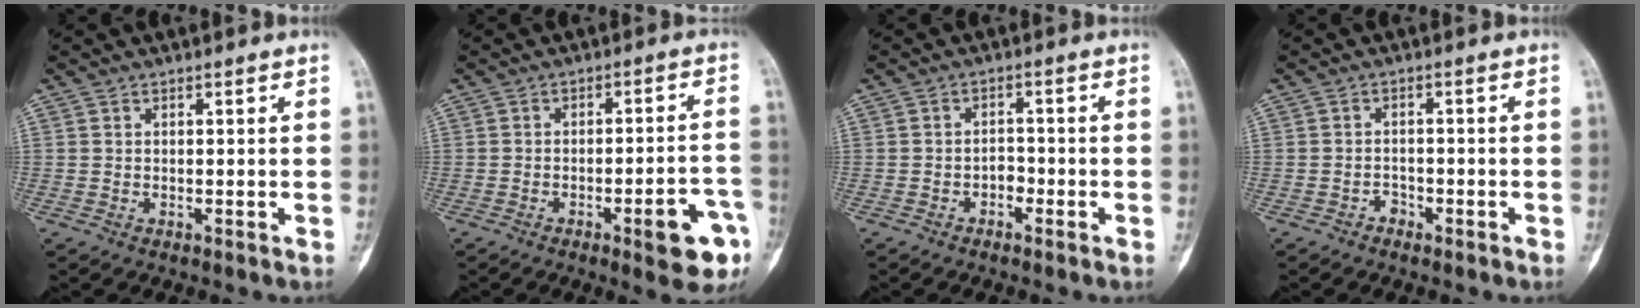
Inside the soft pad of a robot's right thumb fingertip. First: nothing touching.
{"total": 10.4, "force": [-4.8, 2.7, 8.8], "torque": [-0.095, 0.032, -0.055]}
{"total": 2.3, "force": [-1.2, 1.5, 1.2], "torque": [-0.004, 0.015, -0.024]}
{"total": 1.7, "force": [-1.2, 1.2, 0.4], "torque": [-0.002, 0.009, -0.023]}